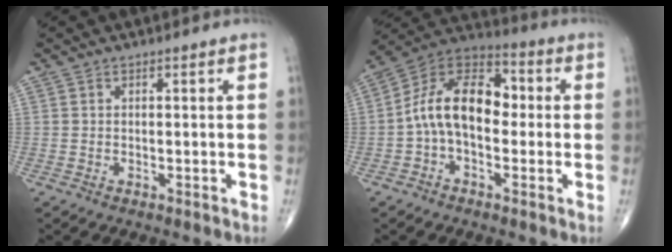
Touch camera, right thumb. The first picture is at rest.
{"total": 13.7, "force": [-0.8, 8.3, 10.9], "torque": [-0.170, 0.044, -0.029]}